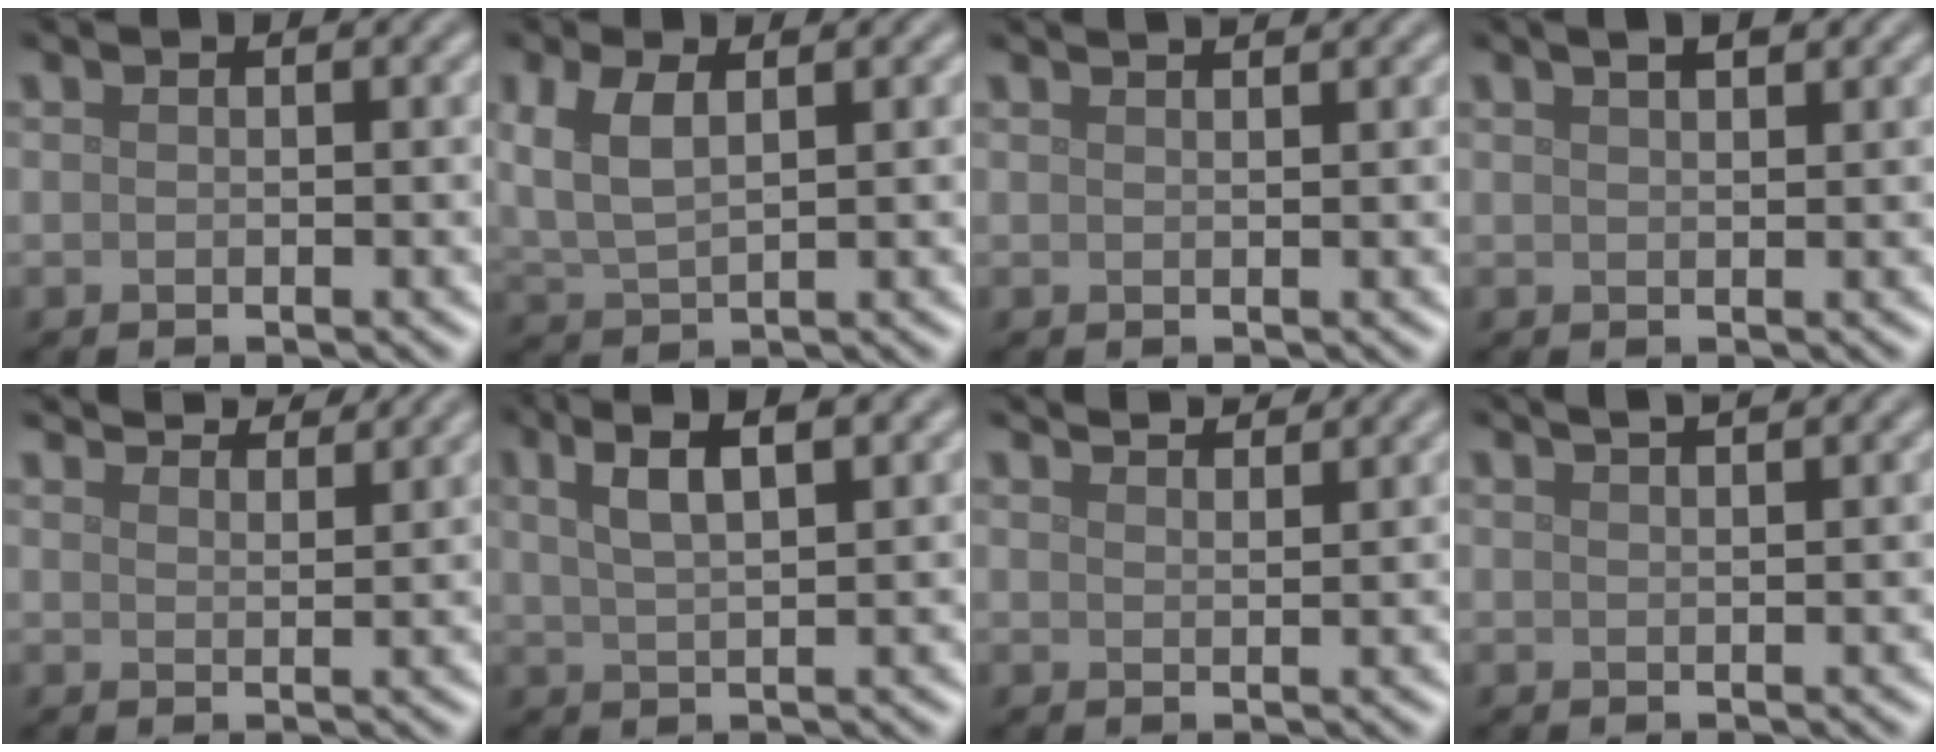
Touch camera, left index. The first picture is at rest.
{"total": 4.1, "force": [1.5, 1.9, 3.3], "torque": [-0.079, 0.003, 0.029]}
{"total": 3.3, "force": [2.5, 1.3, 1.7], "torque": [-0.001, 0.018, -0.001]}
{"total": 3.0, "force": [2.0, 1.1, 1.9], "torque": [-0.009, 0.010, 0.010]}
{"total": 5.5, "force": [5.2, 0.8, 1.7], "torque": [-0.023, 0.007, 0.059]}
{"total": 4.7, "force": [2.4, 1.4, 3.8], "torque": [-0.062, 0.010, 0.042]}
{"total": 4.3, "force": [3.9, 0.8, 1.5], "torque": [-0.007, 0.011, 0.037]}
{"total": 4.3, "force": [3.0, 1.6, 2.6], "torque": [-0.005, 0.027, 0.009]}